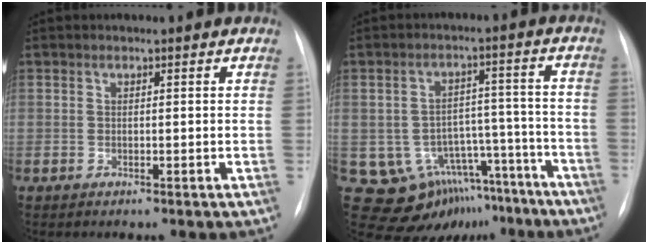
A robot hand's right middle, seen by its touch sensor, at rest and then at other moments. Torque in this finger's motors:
{"motor_torque": [-0.43, -0.54, -0.08, -0.02]}